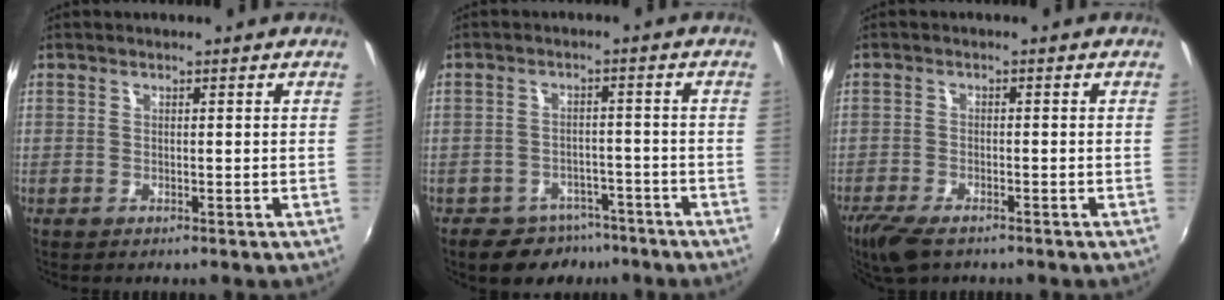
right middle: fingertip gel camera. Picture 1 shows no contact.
{"total": 8.0, "force": [-6.0, 4.9, 2.0], "torque": [-0.047, 0.017, -0.076]}
{"total": 6.7, "force": [-5.1, 2.3, 3.8], "torque": [-0.101, -0.022, -0.095]}